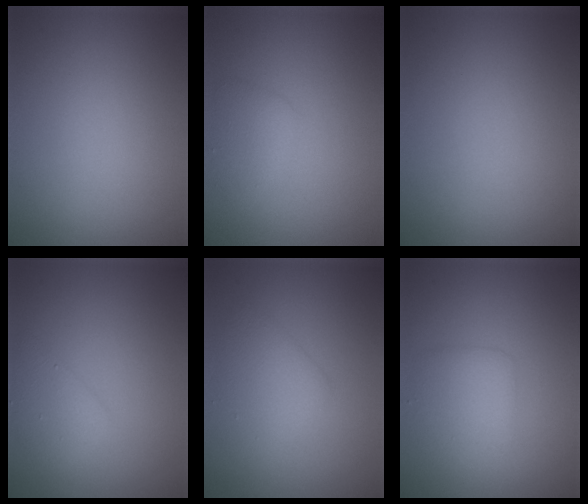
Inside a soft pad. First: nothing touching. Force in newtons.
{"total": 1.8, "press": 1.8, "slide": 0.1}
{"total": 0.0}
{"total": 2.1, "press": 2.1, "slide": 0.2}
{"total": 2.6, "press": 2.6, "slide": 0.1}
{"total": 2.7, "press": 2.7, "slide": 0.1}